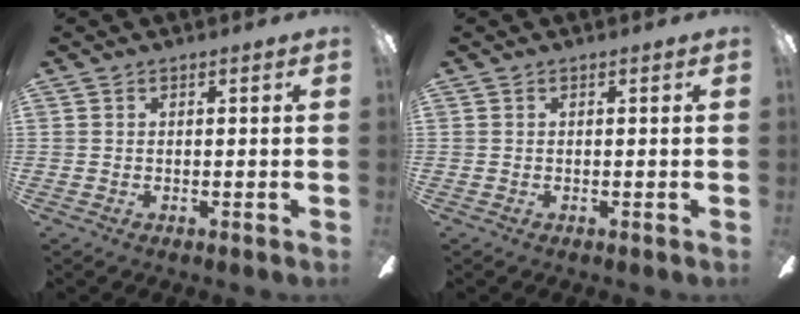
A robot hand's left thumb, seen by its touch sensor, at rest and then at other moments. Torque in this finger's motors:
{"motor_torque": [-0.08, 0.08, 0.01, 0.01, 0.00]}